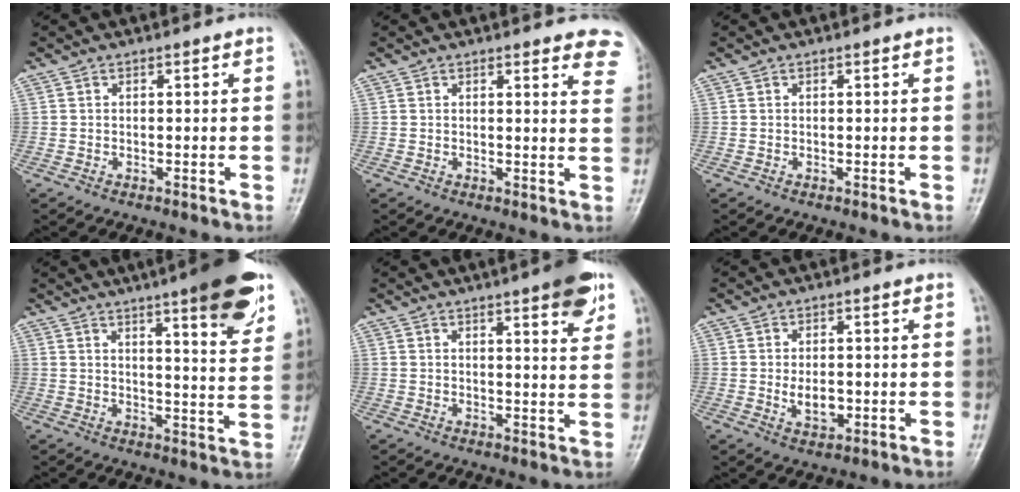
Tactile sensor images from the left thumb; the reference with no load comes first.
{"total": 8.3, "force": [6.8, 2.4, 3.9], "torque": [-0.010, -0.028, 0.054]}
{"total": 0.0}
{"total": 14.3, "force": [8.5, 2.4, 11.2], "torque": [-0.134, -0.041, 0.114]}
{"total": 7.9, "force": [4.6, 1.6, 6.2], "torque": [-0.070, -0.020, 0.057]}
{"total": 4.2, "force": [-0.4, 2.6, 3.2], "torque": [-0.044, -0.004, 0.000]}